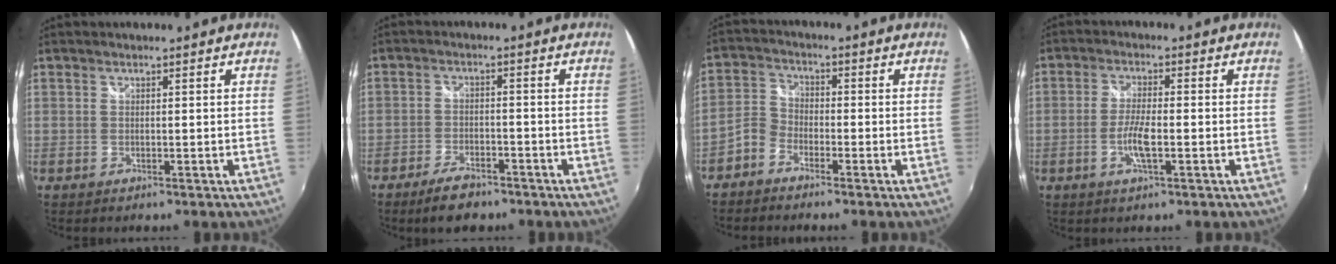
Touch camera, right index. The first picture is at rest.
{"total": 7.0, "force": [-5.4, 2.8, 3.5], "torque": [-0.088, -0.003, -0.089]}
{"total": 4.0, "force": [-2.9, 2.5, 1.2], "torque": [-0.024, 0.014, -0.067]}
{"total": 5.3, "force": [-1.6, 1.1, 4.9], "torque": [-0.102, -0.002, -0.033]}